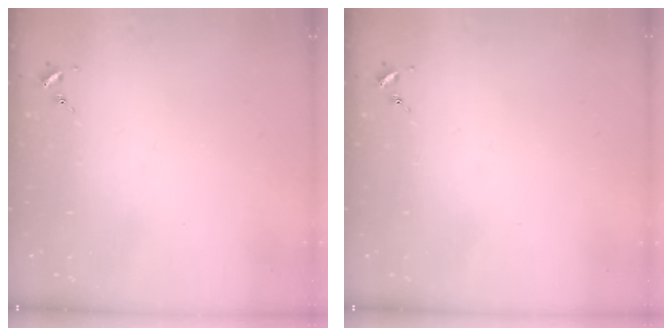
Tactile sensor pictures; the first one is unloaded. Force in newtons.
{"total": 0.0}